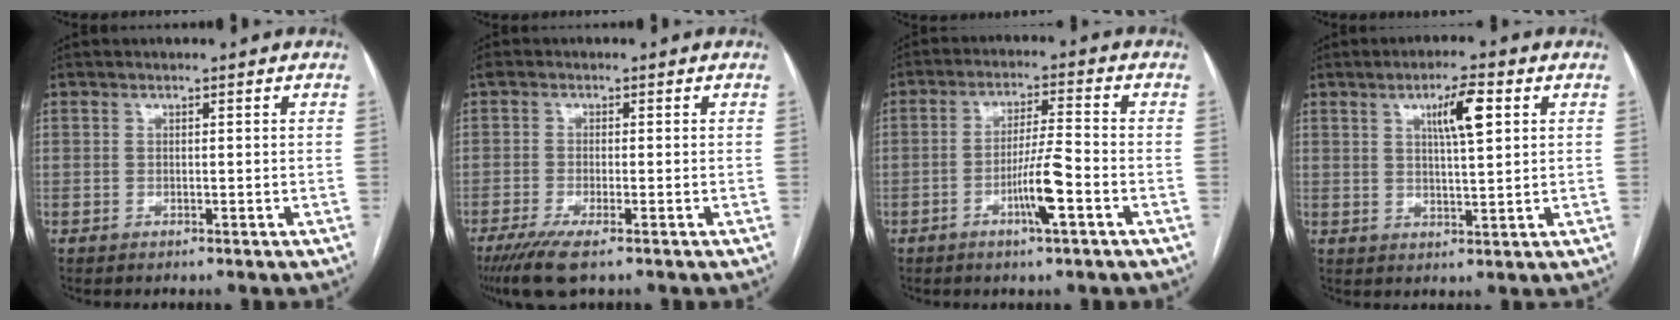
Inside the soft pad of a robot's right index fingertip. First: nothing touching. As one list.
[{"total": 5.9, "force": [-3.8, 1.0, 4.4], "torque": [-0.081, -0.017, -0.066]}, {"total": 6.9, "force": [-2.9, -0.1, 6.3], "torque": [-0.117, -0.003, -0.052]}, {"total": 6.1, "force": [2.4, 0.8, 5.5], "torque": [-0.095, 0.005, 0.039]}]